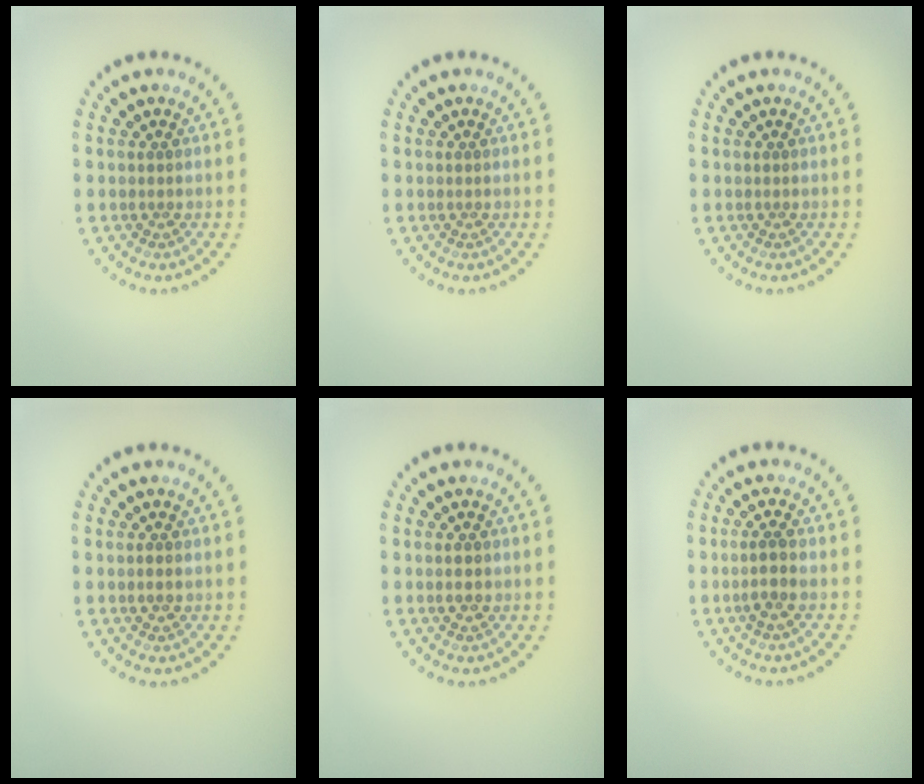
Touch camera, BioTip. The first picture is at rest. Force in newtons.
{"total": 0.0}
{"total": 0.0}
{"total": 0.5, "press": 0.5, "slide": 0.2}
{"total": 1.7, "press": 1.7, "slide": 0.1}
{"total": 1.8, "press": 1.4, "slide": 1.1}